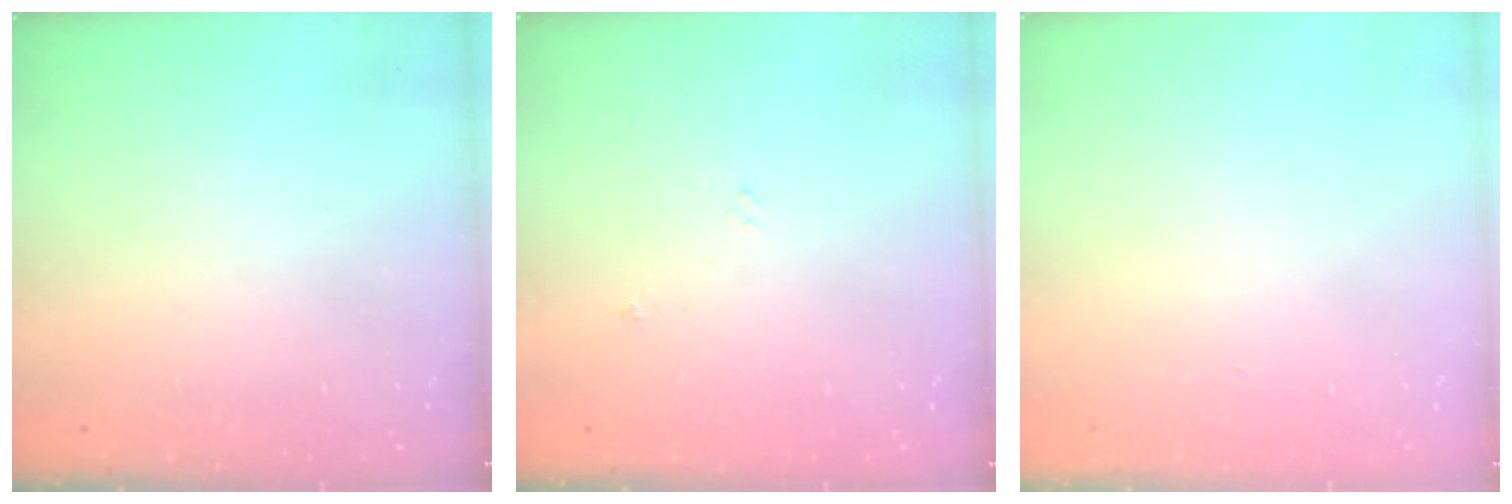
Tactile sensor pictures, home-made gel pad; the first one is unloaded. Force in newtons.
{"total": 2.7, "press": 2.7, "slide": 0.4}
{"total": 0.0}